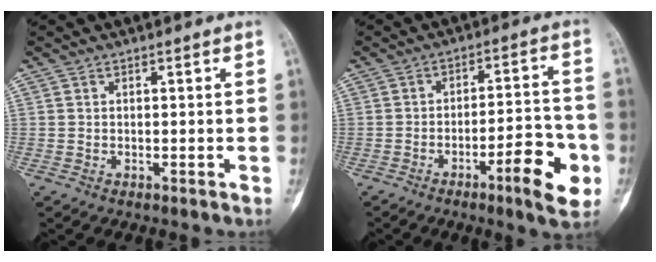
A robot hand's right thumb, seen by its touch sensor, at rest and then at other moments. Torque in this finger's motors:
{"motor_torque": [0.33, 0.36, 0.00, 0.00, 0.00]}